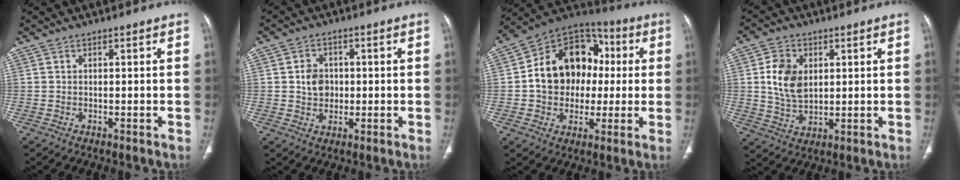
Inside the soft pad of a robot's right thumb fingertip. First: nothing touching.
{"total": 5.0, "force": [0.2, 4.3, 2.6], "torque": [-0.023, 0.003, 0.001]}
{"total": 18.4, "force": [0.9, 14.7, 11.1], "torque": [-0.134, 0.035, 0.013]}
{"total": 8.8, "force": [1.8, 6.3, 5.9], "torque": [-0.094, -0.010, 0.038]}